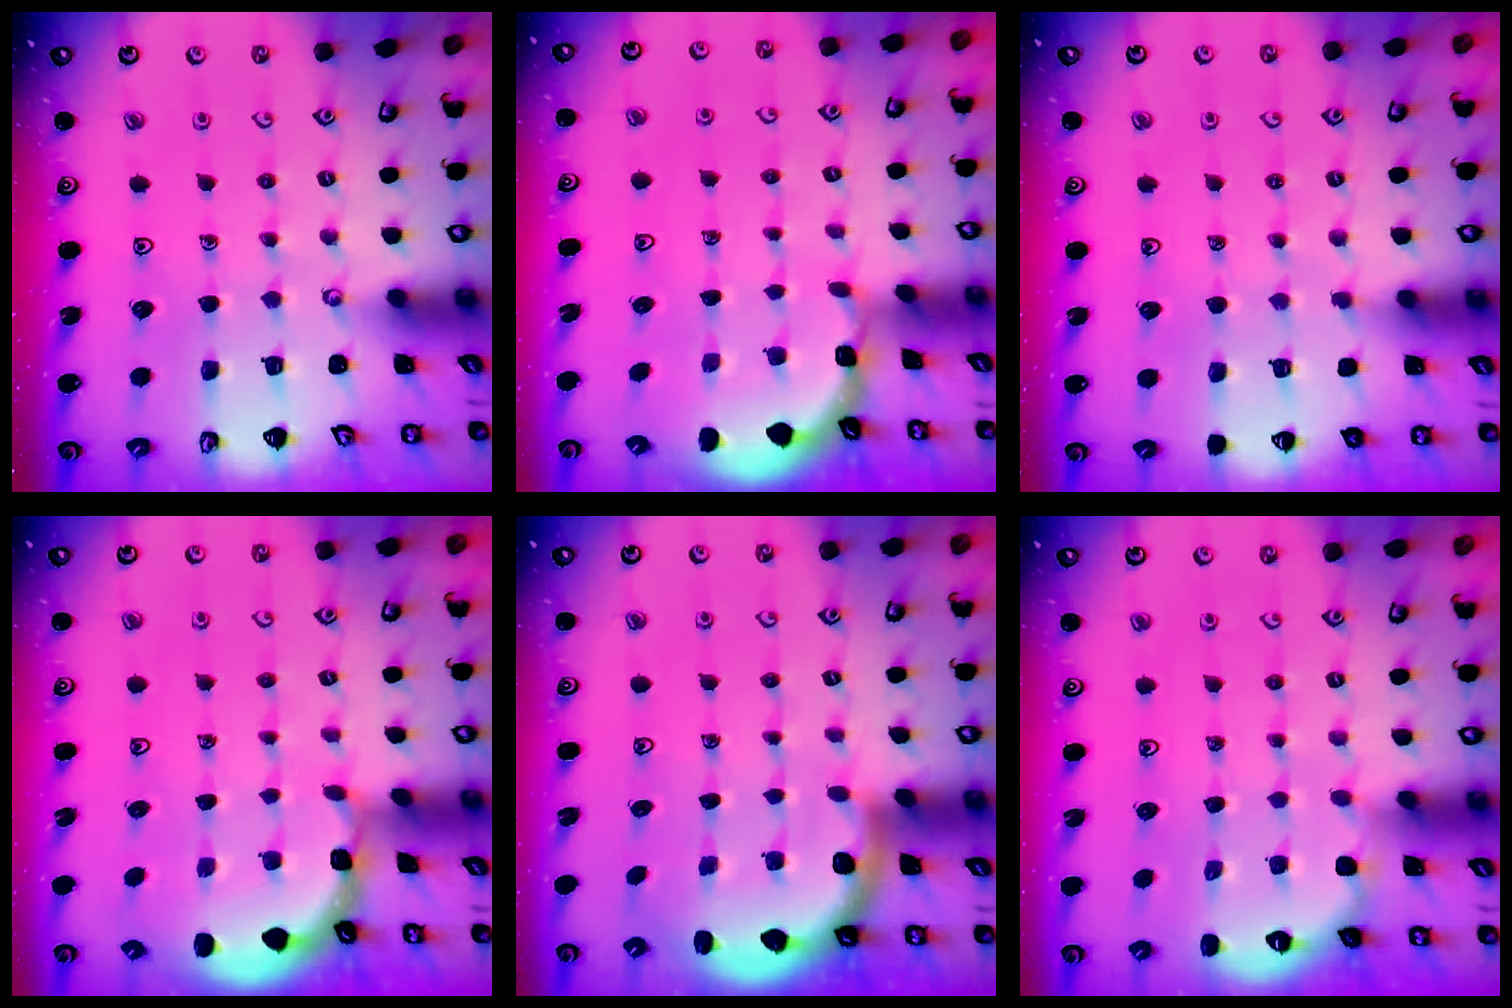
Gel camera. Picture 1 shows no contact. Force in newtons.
{"total": 1.5, "press": 1.5, "slide": 0.1}
{"total": 3.9, "press": 3.8, "slide": 0.6}
{"total": 1.3, "press": 1.3, "slide": 0.3}
{"total": 2.5, "press": 2.2, "slide": 1.1}
{"total": 2.4, "press": 2.3, "slide": 0.7}